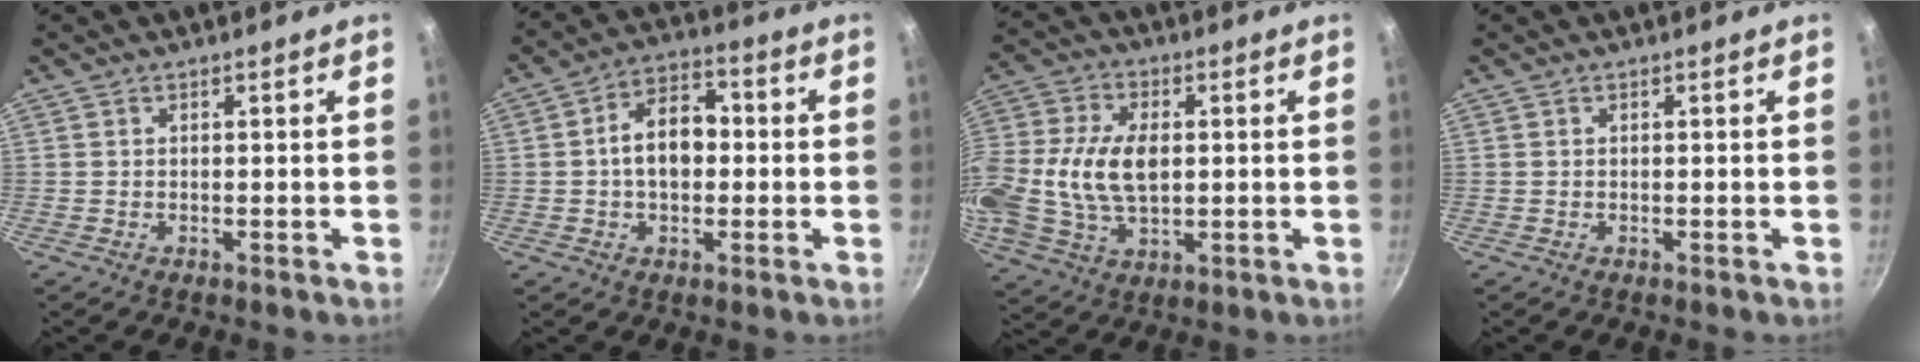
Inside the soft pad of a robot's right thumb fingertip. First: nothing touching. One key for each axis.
{"total": 10.2, "fx": 0.1, "fy": 6.8, "fz": 7.6, "tx": -0.094, "ty": 0.029, "tz": -0.010}
{"total": 16.7, "fx": 0.4, "fy": 10.6, "fz": 12.9, "tx": -0.265, "ty": 0.018, "tz": 0.004}
{"total": 0.0}